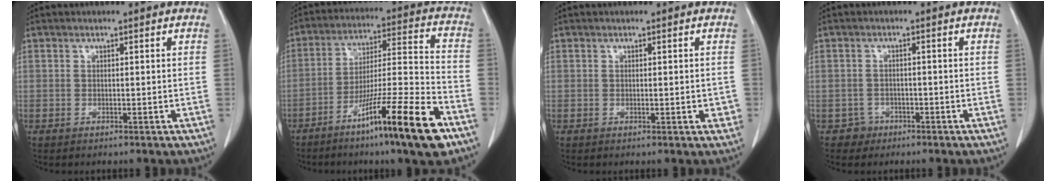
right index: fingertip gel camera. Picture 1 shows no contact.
{"total": 17.6, "force": [-10.6, -0.1, 14.1], "torque": [-0.232, -0.022, -0.180]}
{"total": 1.7, "force": [-0.3, 0.6, 1.5], "torque": [-0.016, 0.000, -0.001]}
{"total": 2.2, "force": [-1.3, 1.7, -0.4], "torque": [0.009, 0.012, -0.024]}